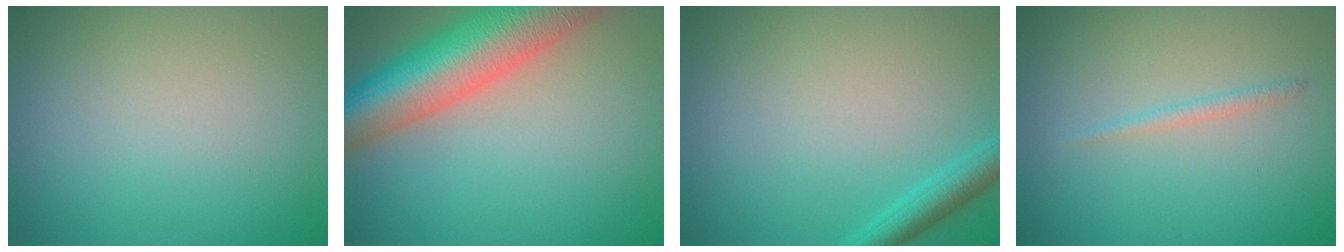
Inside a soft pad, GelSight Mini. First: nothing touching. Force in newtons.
{"total": 11.2, "press": 11.2, "slide": 0.6}
{"total": 2.3, "press": 2.2, "slide": 0.2}
{"total": 0.9, "press": 0.9, "slide": 0.1}